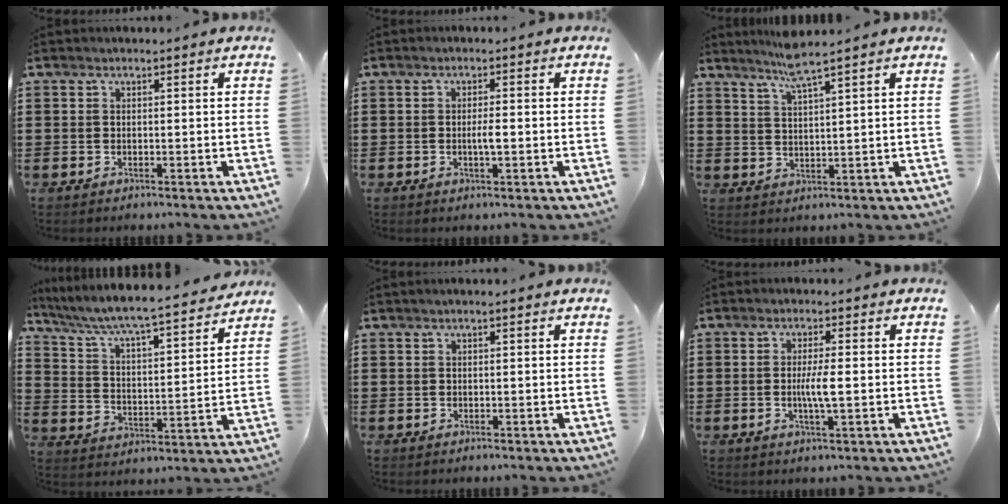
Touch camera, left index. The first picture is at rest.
{"total": 2.3, "force": [-0.4, 0.4, 2.3], "torque": [-0.042, 0.000, -0.007]}
{"total": 4.8, "force": [3.9, -0.7, 2.8], "torque": [-0.065, -0.008, 0.066]}
{"total": 5.5, "force": [5.1, -0.2, 2.2], "torque": [-0.067, -0.043, 0.077]}
{"total": 0.7, "force": [0.3, 0.0, 0.6], "torque": [-0.010, 0.000, 0.005]}
{"total": 3.9, "force": [-0.3, 0.5, 3.9], "torque": [-0.077, -0.004, -0.009]}